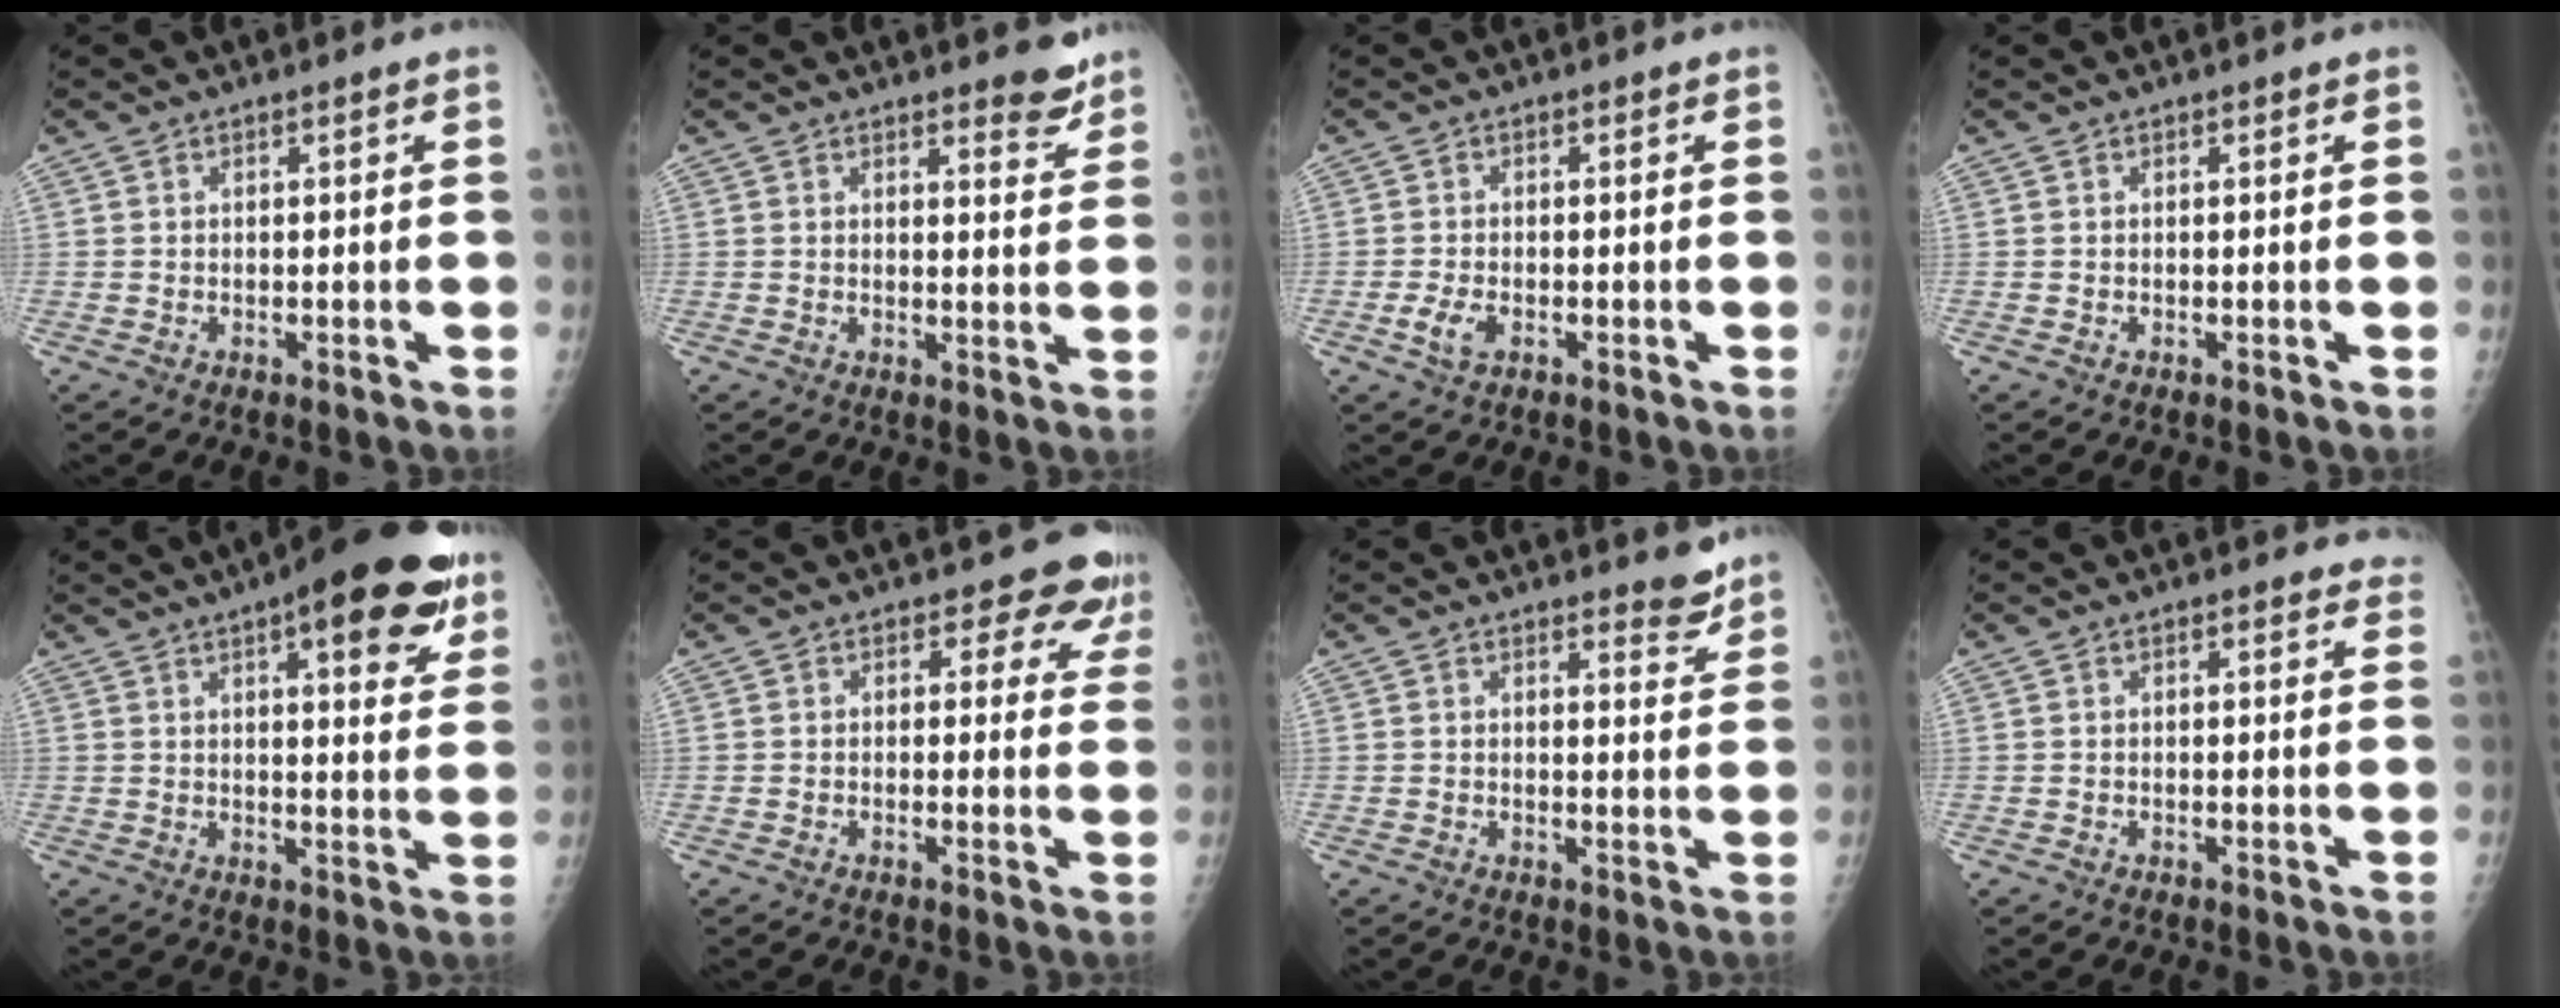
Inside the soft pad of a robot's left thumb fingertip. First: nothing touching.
{"total": 4.3, "force": [3.6, 1.3, 1.9], "torque": [-0.005, -0.029, 0.041]}
{"total": 3.1, "force": [-1.4, 1.6, 2.2], "torque": [-0.041, 0.001, -0.024]}
{"total": 0.0}
{"total": 17.5, "force": [9.5, 5.6, 13.6], "torque": [-0.150, -0.026, 0.120]}
{"total": 7.0, "force": [5.8, 3.6, 1.5], "torque": [0.028, -0.025, 0.040]}
{"total": 3.6, "force": [3.2, 1.0, 1.3], "torque": [-0.001, -0.028, 0.036]}
{"total": 3.6, "force": [3.1, 1.4, 1.3], "torque": [0.011, -0.008, 0.023]}